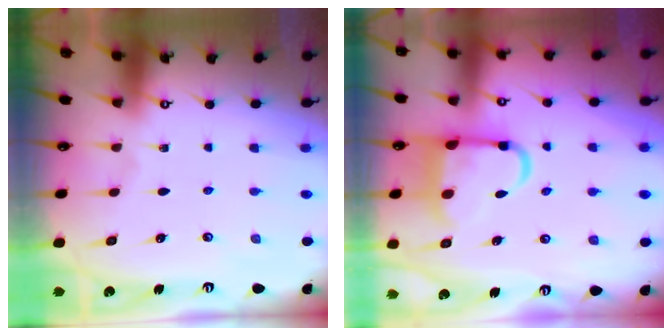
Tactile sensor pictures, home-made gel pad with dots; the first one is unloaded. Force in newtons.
{"total": 10.6, "press": 10.5, "slide": 1.5}